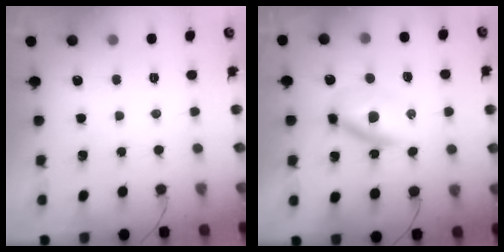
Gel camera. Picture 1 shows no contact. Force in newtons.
{"total": 5.9, "press": 5.9, "slide": 0.5}